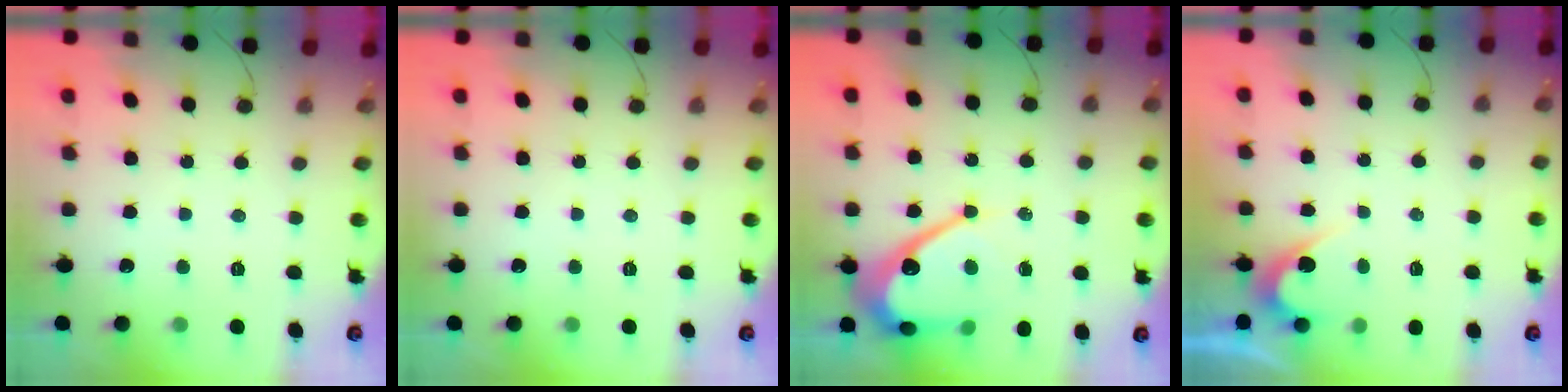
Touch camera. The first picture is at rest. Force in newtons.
{"total": 0.0}
{"total": 11.5, "press": 11.5, "slide": 1.0}
{"total": 3.8, "press": 3.8, "slide": 0.2}